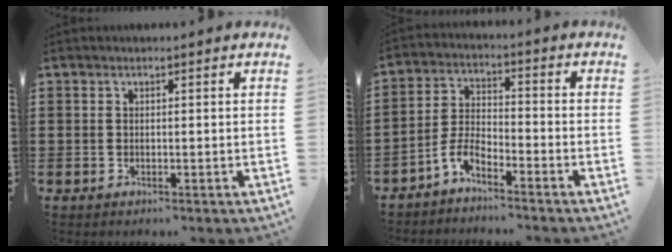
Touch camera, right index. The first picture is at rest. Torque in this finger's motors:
{"motor_torque": [0.50, 0.46, 0.25, 0.05]}